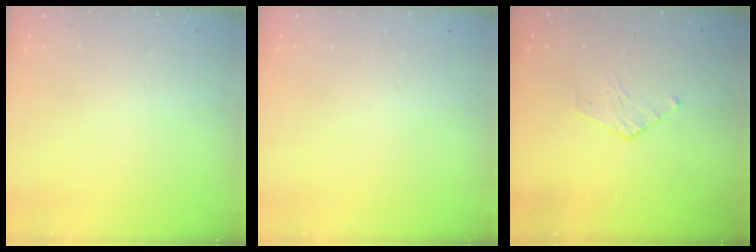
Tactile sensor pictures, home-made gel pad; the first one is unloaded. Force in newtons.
{"total": 0.0}
{"total": 2.8, "press": 2.8, "slide": 0.3}